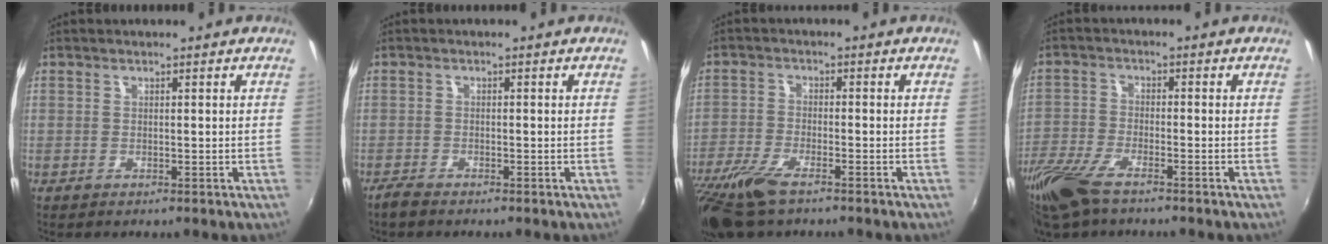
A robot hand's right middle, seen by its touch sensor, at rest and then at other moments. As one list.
[{"total": 1.9, "force": [-1.8, 0.3, 0.7], "torque": [-0.022, -0.004, -0.036]}, {"total": 10.7, "force": [-7.7, 3.1, 6.8], "torque": [-0.164, -0.039, -0.152]}, {"total": 9.9, "force": [-7.3, 3.1, 6.0], "torque": [-0.150, -0.029, -0.150]}]